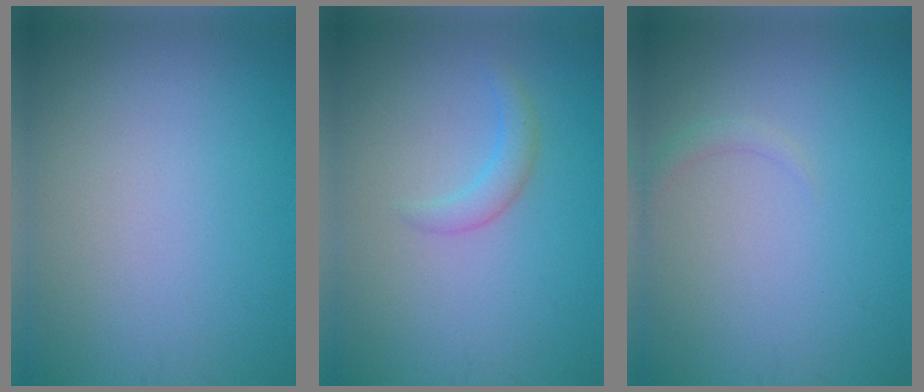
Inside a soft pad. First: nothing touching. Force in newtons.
{"total": 1.6, "press": 1.6, "slide": 0.0}
{"total": 0.8, "press": 0.8, "slide": 0.1}